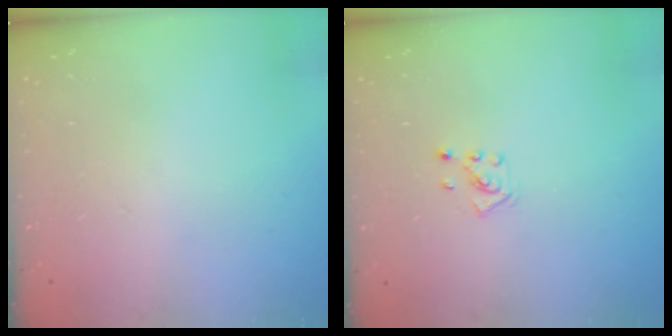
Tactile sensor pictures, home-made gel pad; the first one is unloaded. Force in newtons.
{"total": 2.1, "press": 2.0, "slide": 0.3}